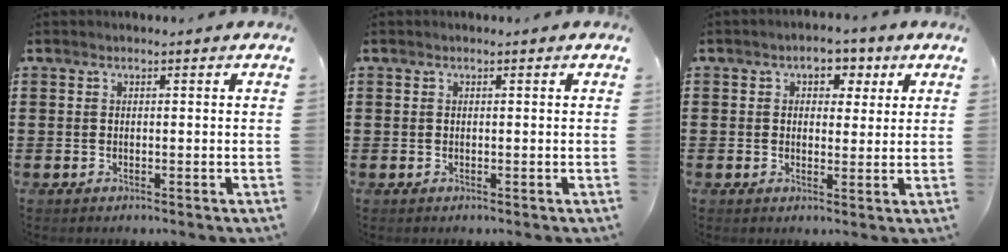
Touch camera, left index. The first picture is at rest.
{"total": 0.0}
{"total": 3.6, "force": [1.6, 3.0, 1.0], "torque": [-0.029, 0.010, 0.024]}